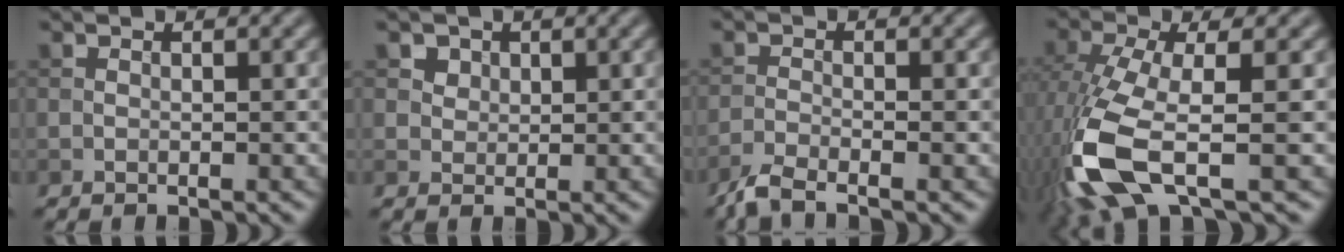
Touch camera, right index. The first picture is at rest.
{"total": 2.9, "force": [1.7, 2.1, 1.1], "torque": [-0.034, -0.003, 0.038]}
{"total": 2.9, "force": [-2.3, 0.5, 1.6], "torque": [-0.039, -0.008, -0.057]}
{"total": 9.3, "force": [-3.4, 3.2, 8.1], "torque": [-0.203, -0.016, -0.072]}